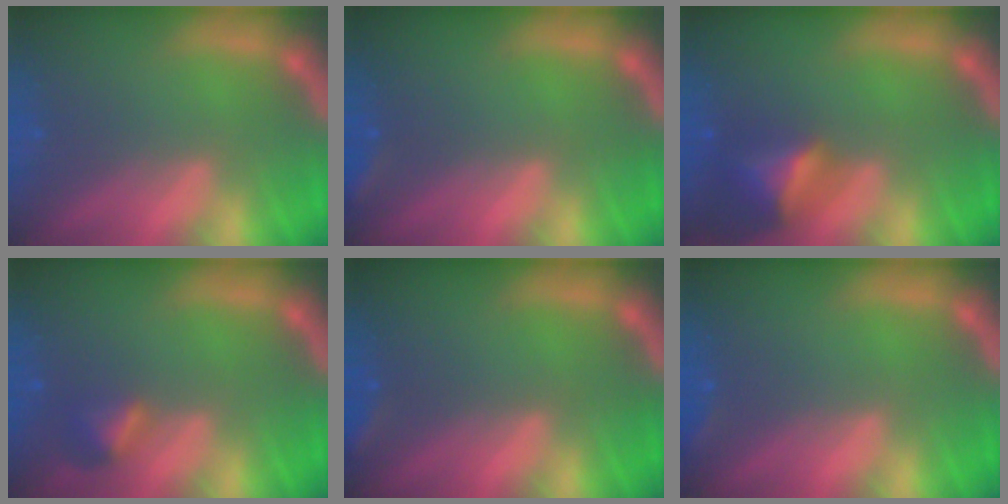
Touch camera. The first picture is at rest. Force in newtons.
{"total": 1.4}
{"total": 4.5}
{"total": 1.9}
{"total": 1.4}
{"total": 0.9}